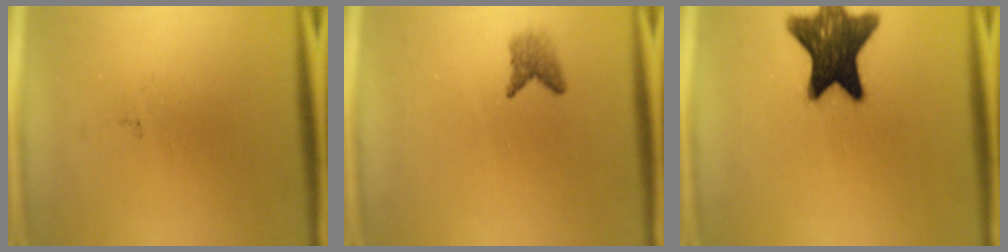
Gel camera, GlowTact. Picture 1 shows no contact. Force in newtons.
{"total": 1.9}
{"total": 14.8}